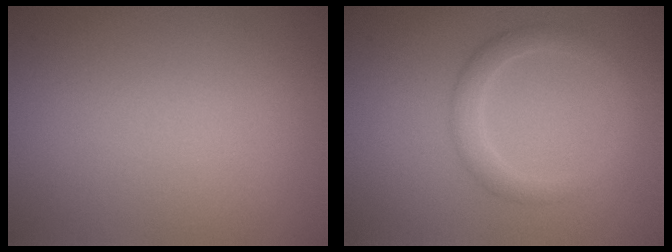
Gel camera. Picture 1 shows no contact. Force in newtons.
{"total": 2.4, "press": 2.4, "slide": 0.1}